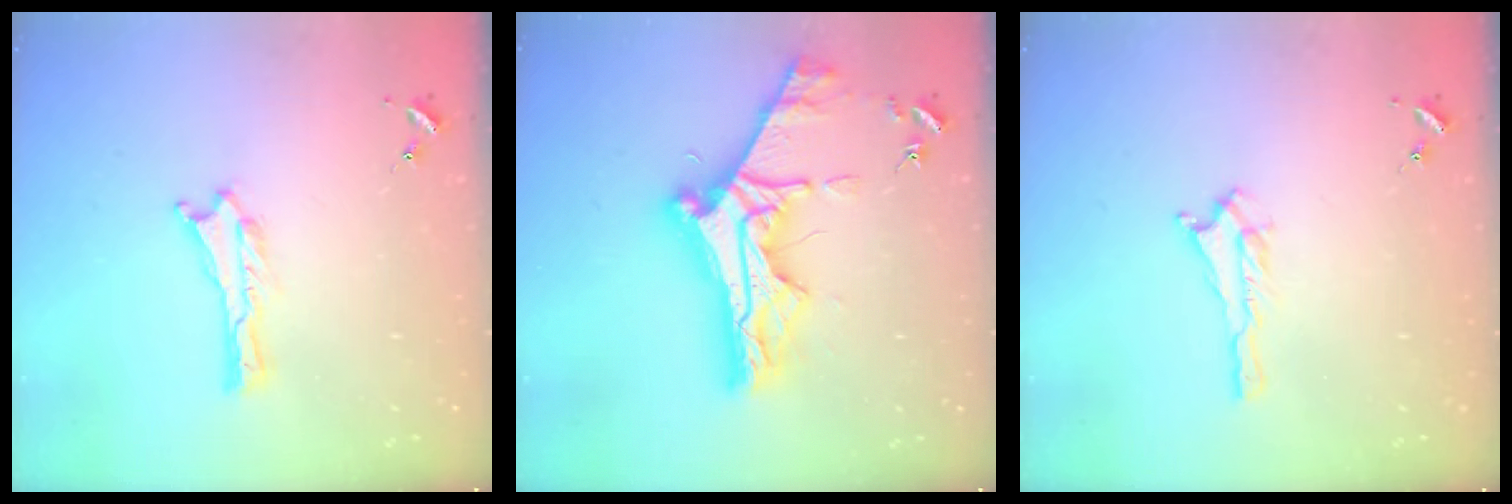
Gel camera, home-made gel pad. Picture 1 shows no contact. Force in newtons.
{"total": 11.7, "press": 11.6, "slide": 1.1}
{"total": 1.5, "press": 1.4, "slide": 0.2}